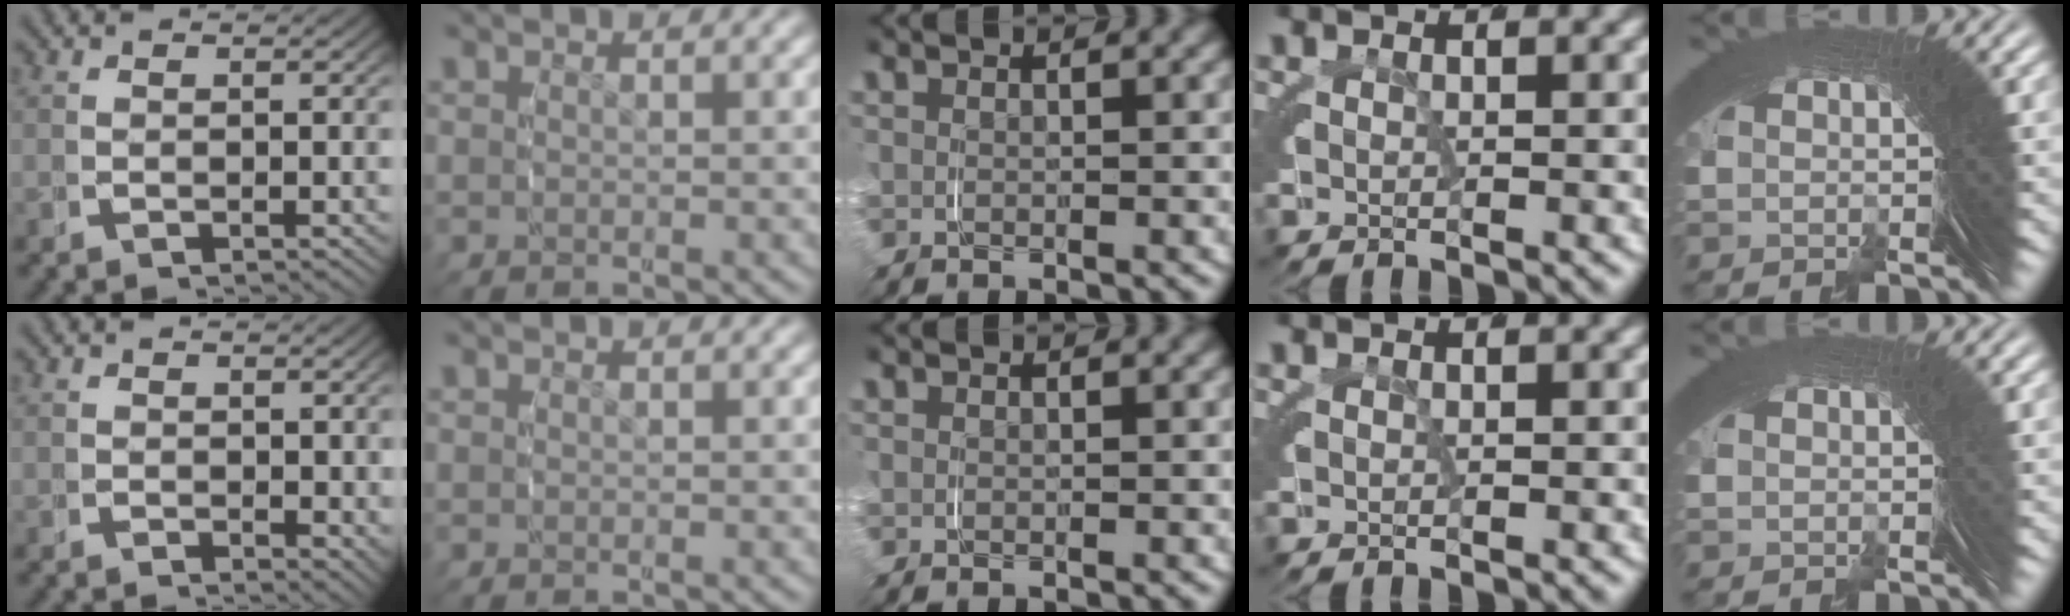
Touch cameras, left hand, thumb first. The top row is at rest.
{"thumb": {"total": 1.3, "force": [0.6, 0.8, 0.9], "torque": [-0.001, -0.006, 0.013]}}